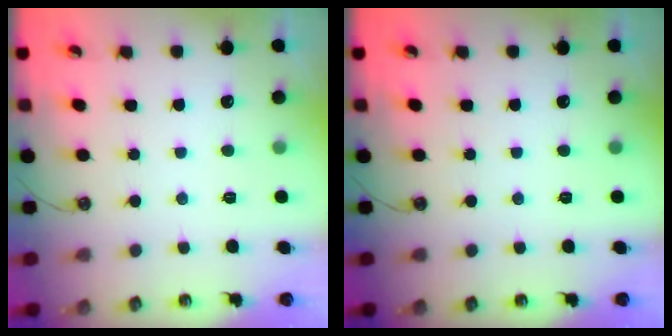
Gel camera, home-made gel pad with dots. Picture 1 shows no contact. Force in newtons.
{"total": 0.0}